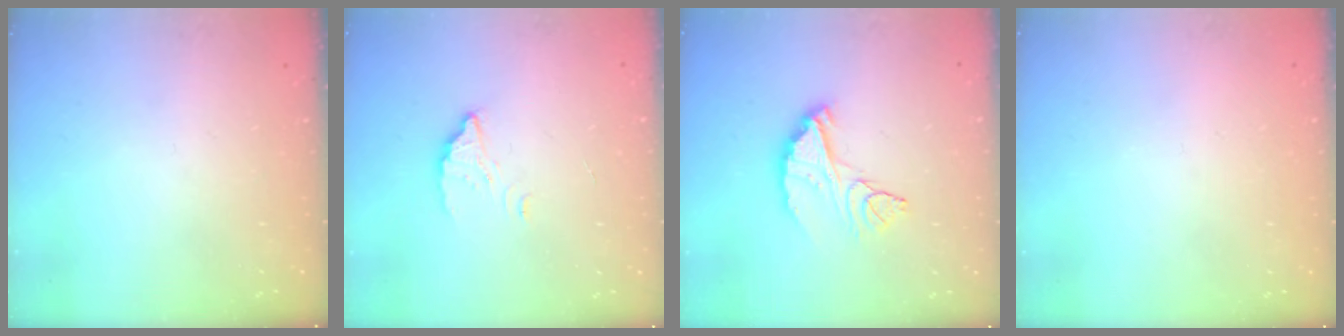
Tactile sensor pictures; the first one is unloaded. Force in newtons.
{"total": 2.9, "press": 2.9, "slide": 0.2}
{"total": 9.9, "press": 9.9, "slide": 0.8}
{"total": 2.3, "press": 2.3, "slide": 0.1}